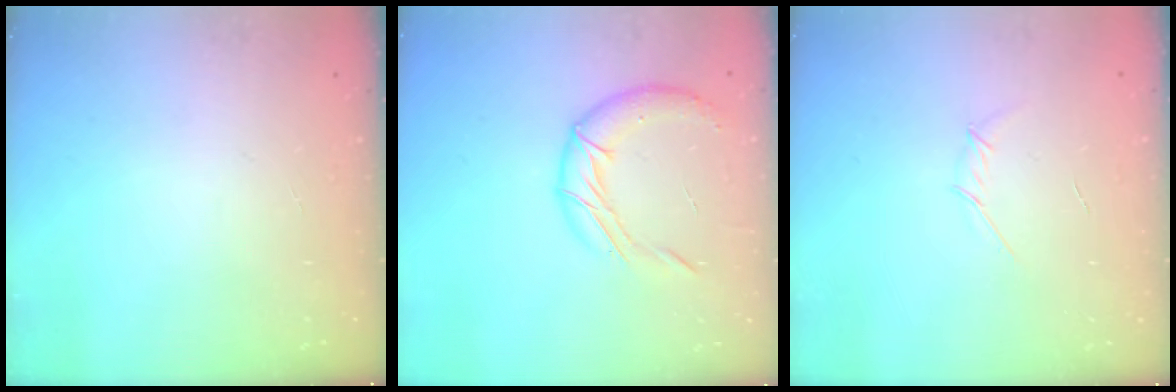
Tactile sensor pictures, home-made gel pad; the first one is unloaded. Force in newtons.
{"total": 11.6, "press": 11.6, "slide": 1.3}
{"total": 3.5, "press": 3.4, "slide": 0.9}